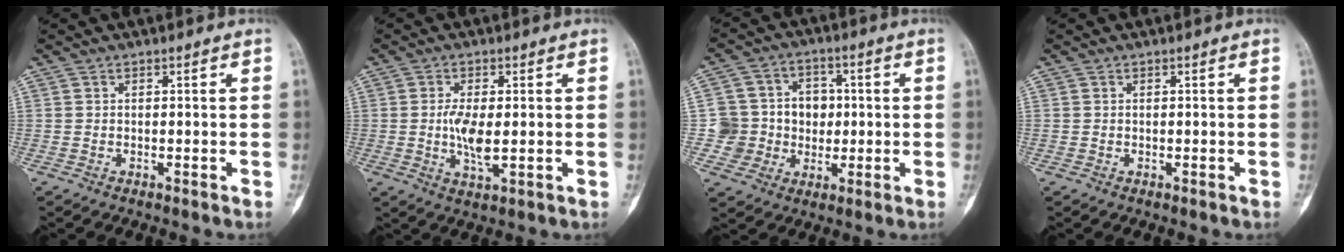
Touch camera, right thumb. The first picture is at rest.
{"total": 6.0, "force": [-0.1, 2.3, 5.5], "torque": [-0.112, -0.012, -0.002]}
{"total": 10.5, "force": [-0.2, 10.2, 2.5], "torque": [0.007, 0.022, -0.002]}
{"total": 0.0}